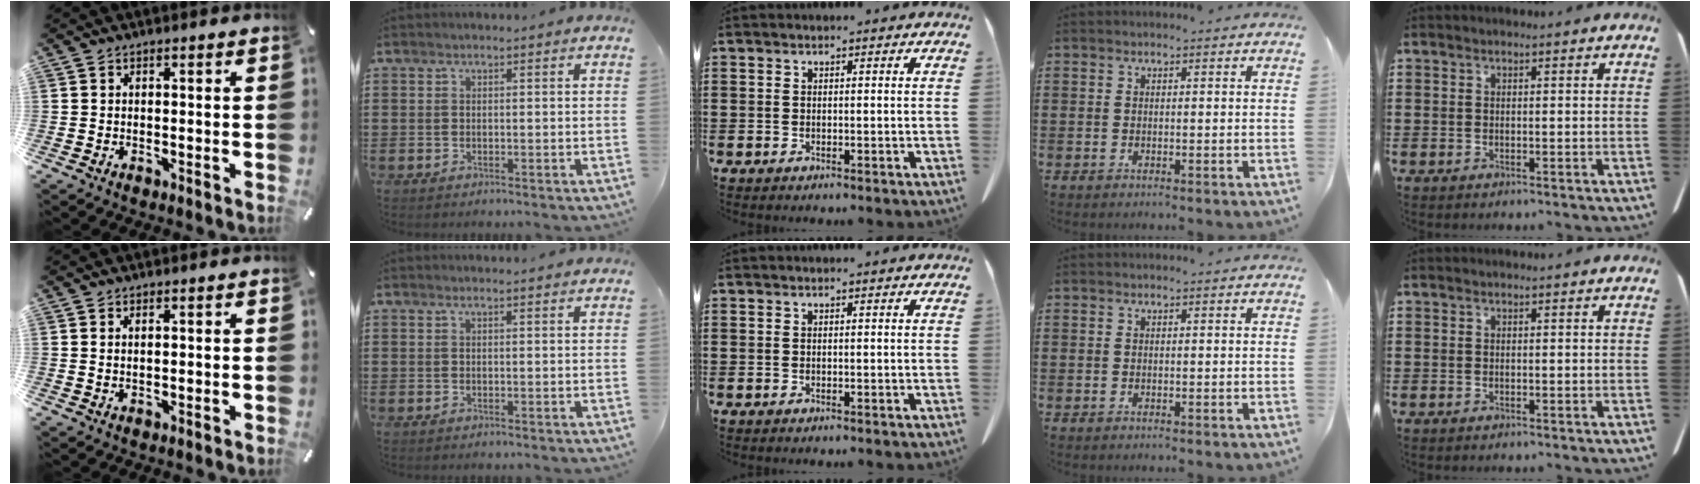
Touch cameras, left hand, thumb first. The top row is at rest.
{"thumb": {"total": 1.0, "force": [0.4, 0.4, 0.8], "torque": [-0.016, 0.001, 0.005]}, "index": {"total": 0.9, "force": [0.8, 0.0, 0.4], "torque": [-0.010, -0.002, 0.016]}}